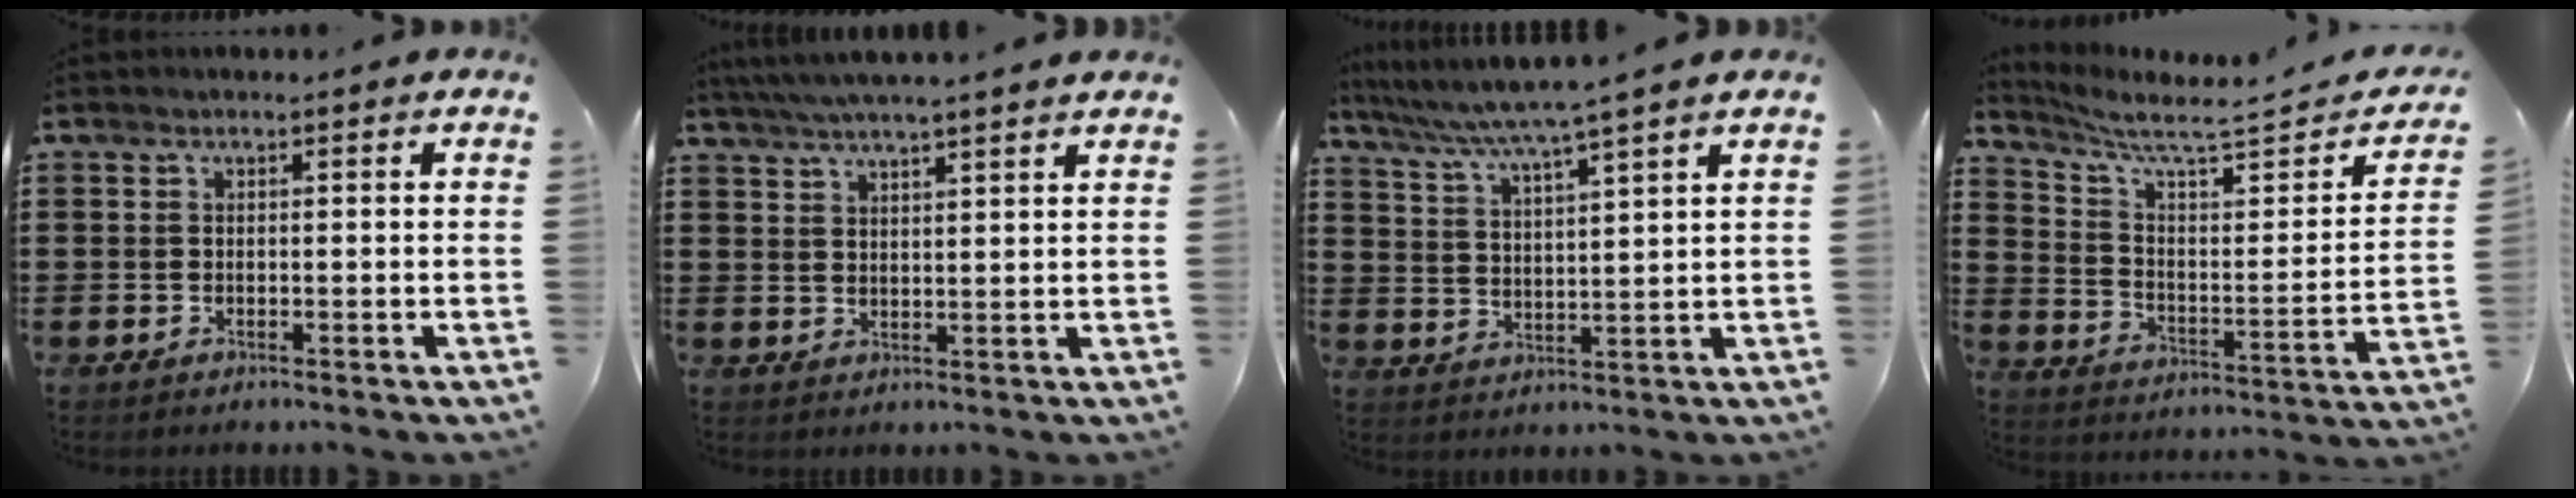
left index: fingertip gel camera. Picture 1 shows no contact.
{"total": 4.2, "force": [3.8, -0.5, 1.6], "torque": [-0.043, -0.013, 0.069]}
{"total": 5.4, "force": [4.6, -1.2, 2.5], "torque": [-0.068, -0.032, 0.074]}
{"total": 5.5, "force": [4.4, 0.4, 3.2], "torque": [-0.086, -0.035, 0.067]}